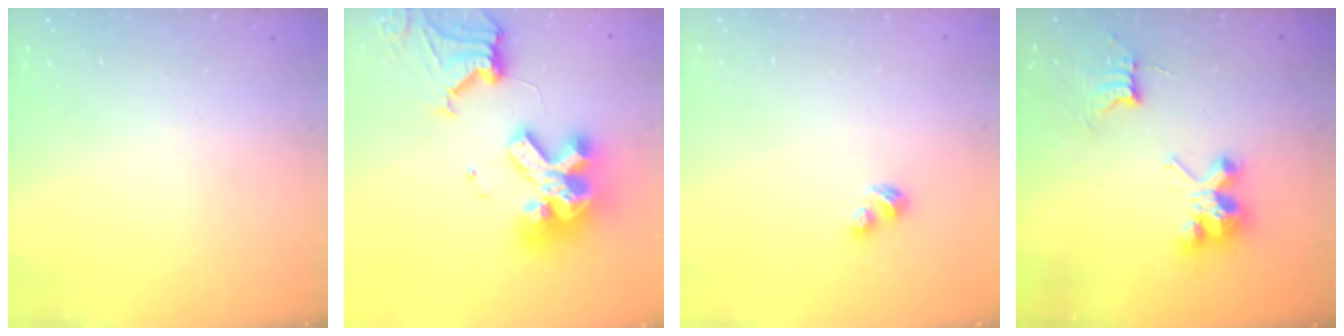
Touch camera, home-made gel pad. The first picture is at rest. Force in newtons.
{"total": 21.2, "press": 21.1, "slide": 2.3}
{"total": 3.1, "press": 3.0, "slide": 0.5}
{"total": 8.7, "press": 8.7, "slide": 0.6}